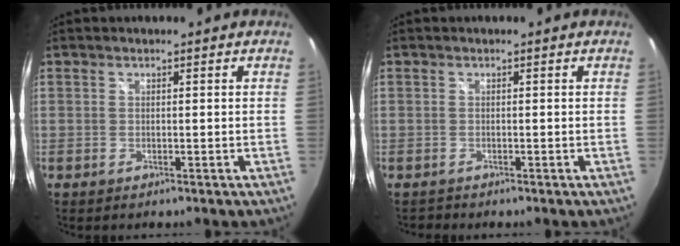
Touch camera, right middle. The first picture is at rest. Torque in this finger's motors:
{"motor_torque": [0.01, -0.42, 0.02, -0.01]}